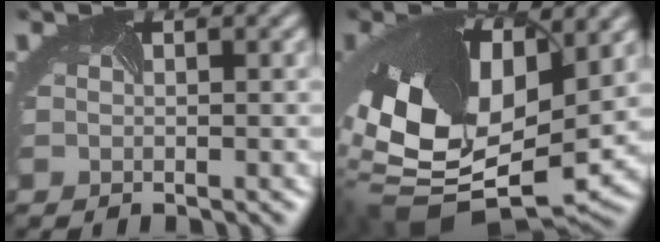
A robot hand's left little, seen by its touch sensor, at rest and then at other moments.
{"total": 15.9, "force": [0.7, 9.3, 12.9], "torque": [-0.297, -0.025, 0.024]}